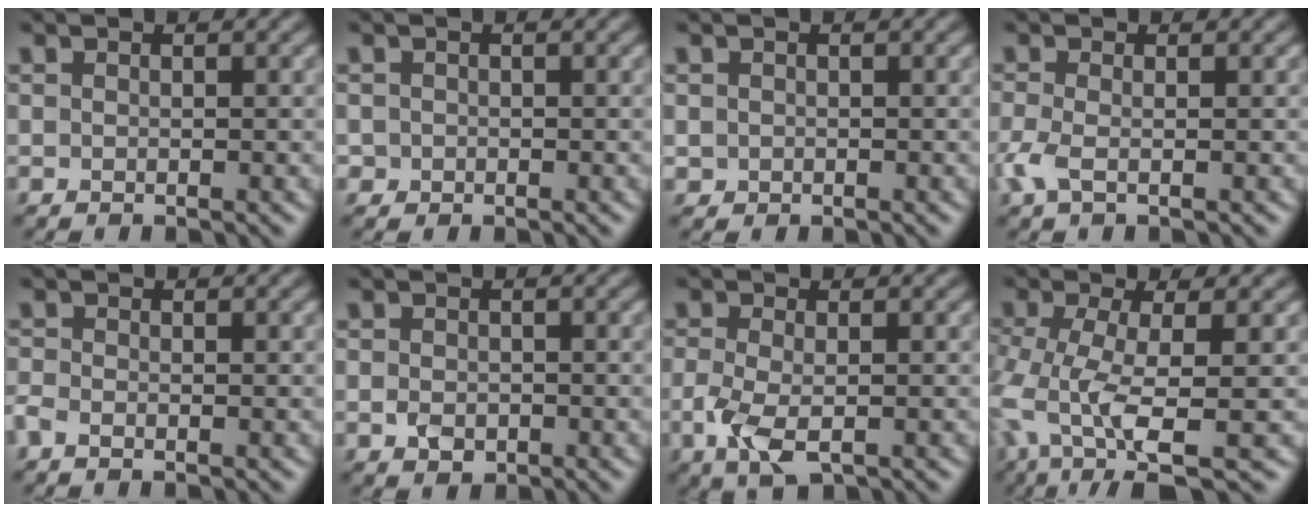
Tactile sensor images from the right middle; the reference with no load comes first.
{"total": 0.8, "force": [-0.3, 0.7, 0.0], "torque": [0.000, -0.001, -0.008]}
{"total": 0.6, "force": [0.0, 0.5, 0.0], "torque": [0.000, 0.000, 0.002]}
{"total": 2.3, "force": [-0.8, 1.1, 1.9], "torque": [-0.059, -0.002, -0.020]}
{"total": 1.5, "force": [-0.8, 0.9, 0.9], "torque": [-0.026, -0.001, -0.022]}
{"total": 1.6, "force": [-0.6, 1.2, 0.8], "torque": [-0.018, -0.002, -0.014]}
{"total": 3.2, "force": [-1.3, 1.4, 2.5], "torque": [-0.070, -0.008, -0.024]}
{"total": 8.2, "force": [-3.7, 2.8, 6.8], "torque": [-0.147, -0.021, -0.067]}